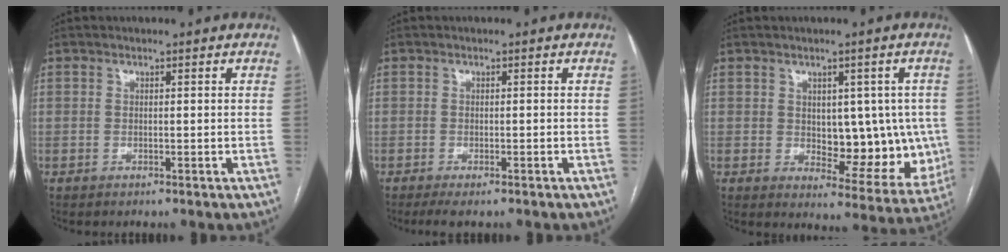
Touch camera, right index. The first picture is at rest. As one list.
[{"total": 2.7, "force": [-2.0, 0.5, 1.7], "torque": [-0.026, -0.007, -0.032]}, {"total": 11.4, "force": [0.3, 6.1, 9.6], "torque": [-0.102, 0.005, 0.022]}]